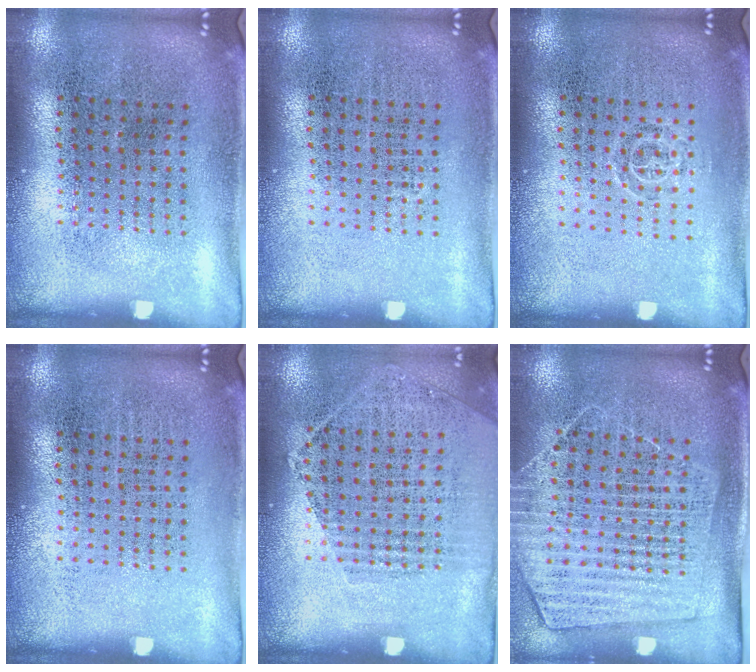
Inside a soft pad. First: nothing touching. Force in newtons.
{"total": 0.0}
{"total": 0.7, "press": 0.5, "slide": 0.6}
{"total": 0.0}
{"total": 1.2, "press": 1.0, "slide": 0.6}
{"total": 1.5, "press": 1.4, "slide": 0.6}